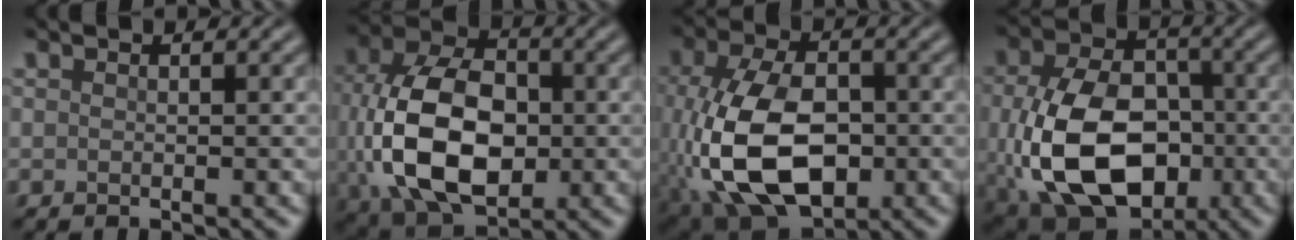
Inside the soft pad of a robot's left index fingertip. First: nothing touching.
{"total": 12.8, "force": [-0.8, 8.7, 9.4], "torque": [-0.205, -0.012, -0.014]}
{"total": 12.0, "force": [-3.1, 7.1, 9.2], "torque": [-0.200, -0.011, -0.063]}
{"total": 13.1, "force": [-2.4, 9.0, 9.3], "torque": [-0.196, -0.031, -0.044]}